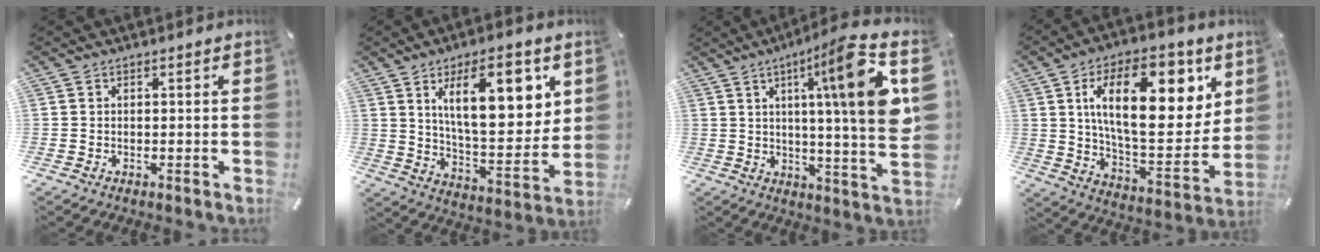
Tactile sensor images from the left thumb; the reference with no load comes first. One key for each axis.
{"total": 18.2, "fx": 7.9, "fy": 7.5, "fz": 14.5, "tx": -0.211, "ty": -0.025, "tz": 0.121}
{"total": 19.1, "fx": 6.9, "fy": 0.7, "fz": 17.8, "tx": -0.270, "ty": -0.042, "tz": 0.079}
{"total": 24.0, "fx": 8.9, "fy": 11.4, "fz": 19.1, "tx": -0.296, "ty": -0.025, "tz": 0.140}